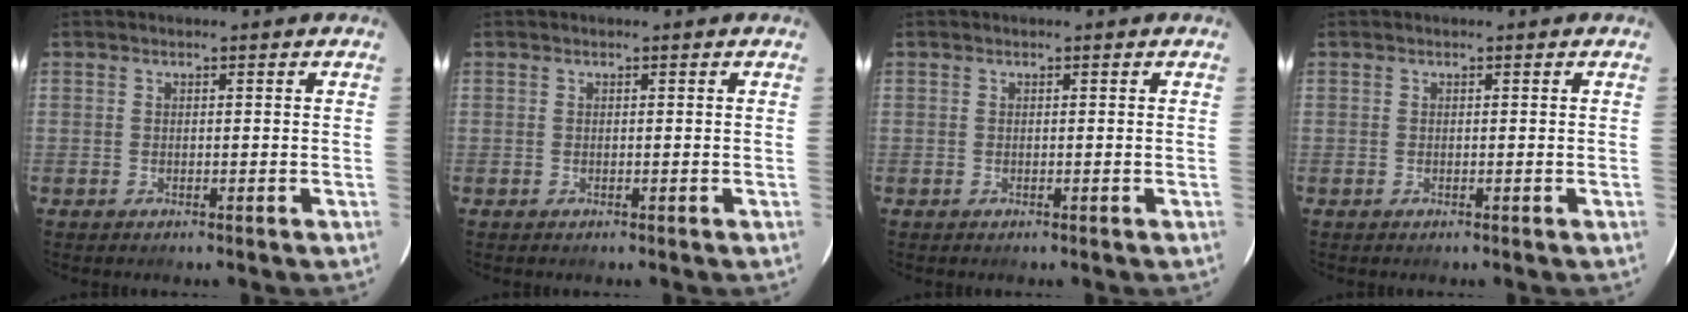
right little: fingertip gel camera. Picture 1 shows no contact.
{"total": 0.0}
{"total": 0.0}
{"total": 0.0}